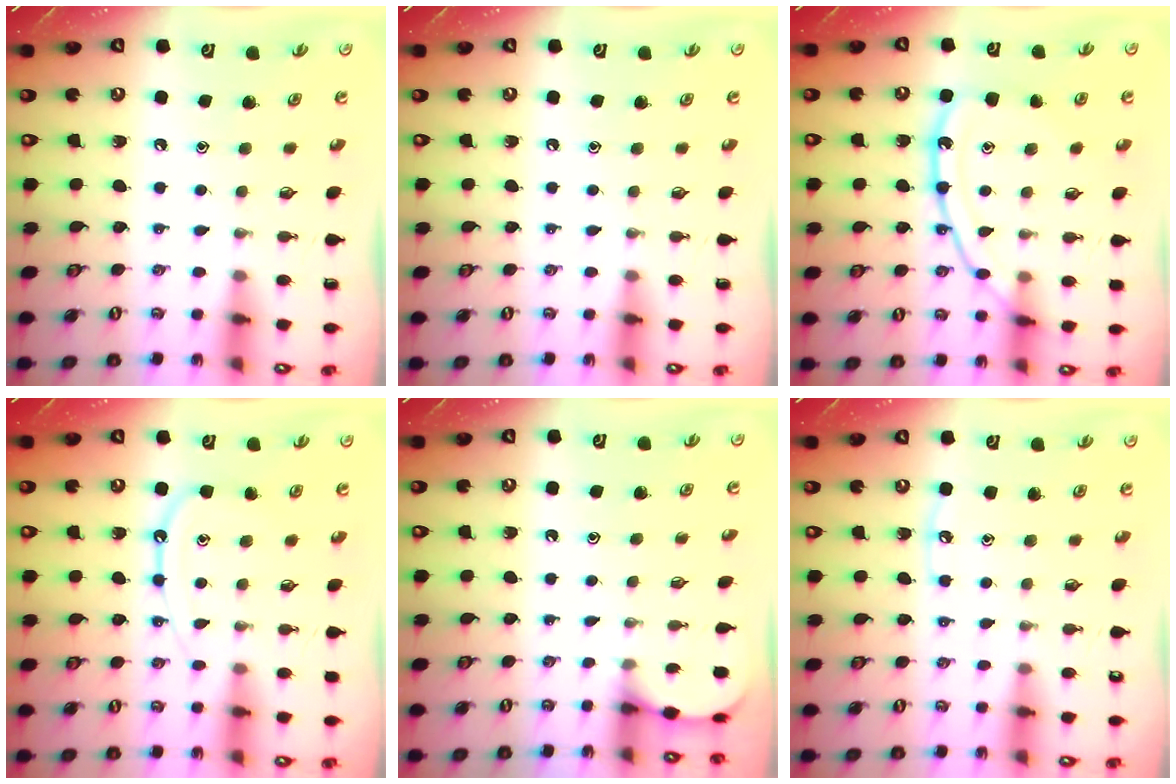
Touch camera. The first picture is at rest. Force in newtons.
{"total": 0.0}
{"total": 13.7, "press": 13.6, "slide": 1.1}
{"total": 9.2, "press": 9.2, "slide": 0.9}
{"total": 2.4, "press": 2.4, "slide": 0.2}
{"total": 3.7, "press": 3.7, "slide": 0.5}